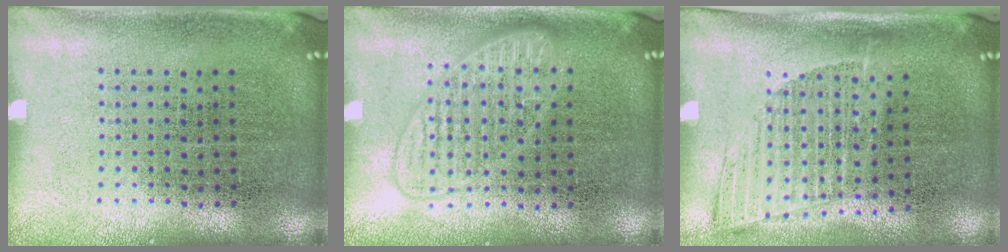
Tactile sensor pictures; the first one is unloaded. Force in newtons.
{"total": 1.5, "press": 1.4, "slide": 0.3}
{"total": 1.3, "press": 1.1, "slide": 0.8}